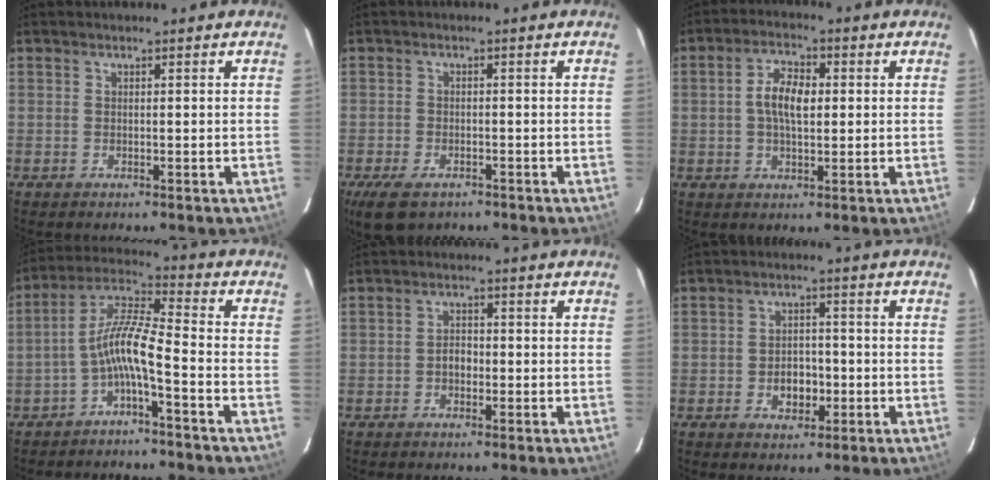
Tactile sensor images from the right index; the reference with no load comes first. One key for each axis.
{"total": 7.1, "fx": -4.8, "fy": 3.8, "fz": 3.8, "tx": -0.096, "ty": -0.023, "tz": -0.083}
{"total": 6.4, "fx": 0.6, "fy": 3.2, "fz": 5.5, "tx": -0.104, "ty": 0.014, "tz": 0.011}
{"total": 8.2, "fx": -3.6, "fy": 0.9, "fz": 7.3, "tx": -0.170, "ty": 0.019, "tz": -0.069}
{"total": 2.2, "fx": -0.8, "fy": 1.6, "fz": 1.3, "tx": -0.024, "ty": 0.008, "tz": -0.015}
{"total": 5.1, "fx": -1.6, "fy": 3.6, "fz": 3.2, "tx": -0.062, "ty": 0.008, "tz": -0.019}